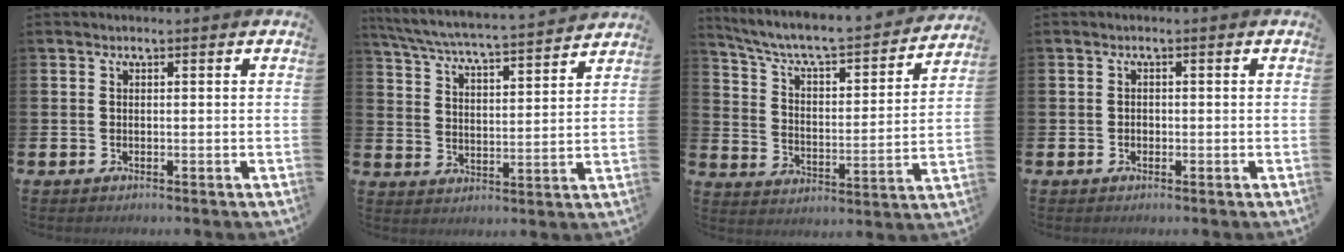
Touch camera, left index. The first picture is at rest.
{"total": 5.8, "force": [5.5, 0.0, 1.6], "torque": [-0.056, -0.047, 0.091]}
{"total": 6.8, "force": [6.1, 1.3, 2.8], "torque": [-0.084, -0.049, 0.098]}
{"total": 0.8, "force": [-0.3, 0.7, 0.2], "torque": [-0.001, 0.001, -0.008]}